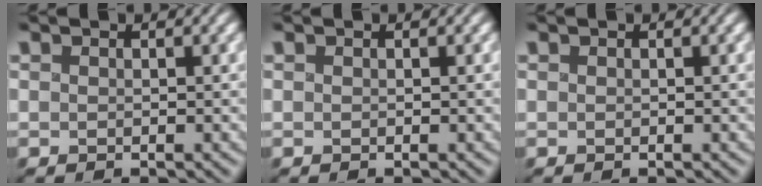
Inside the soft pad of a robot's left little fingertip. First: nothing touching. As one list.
[{"total": 0.0}, {"total": 0.0}]